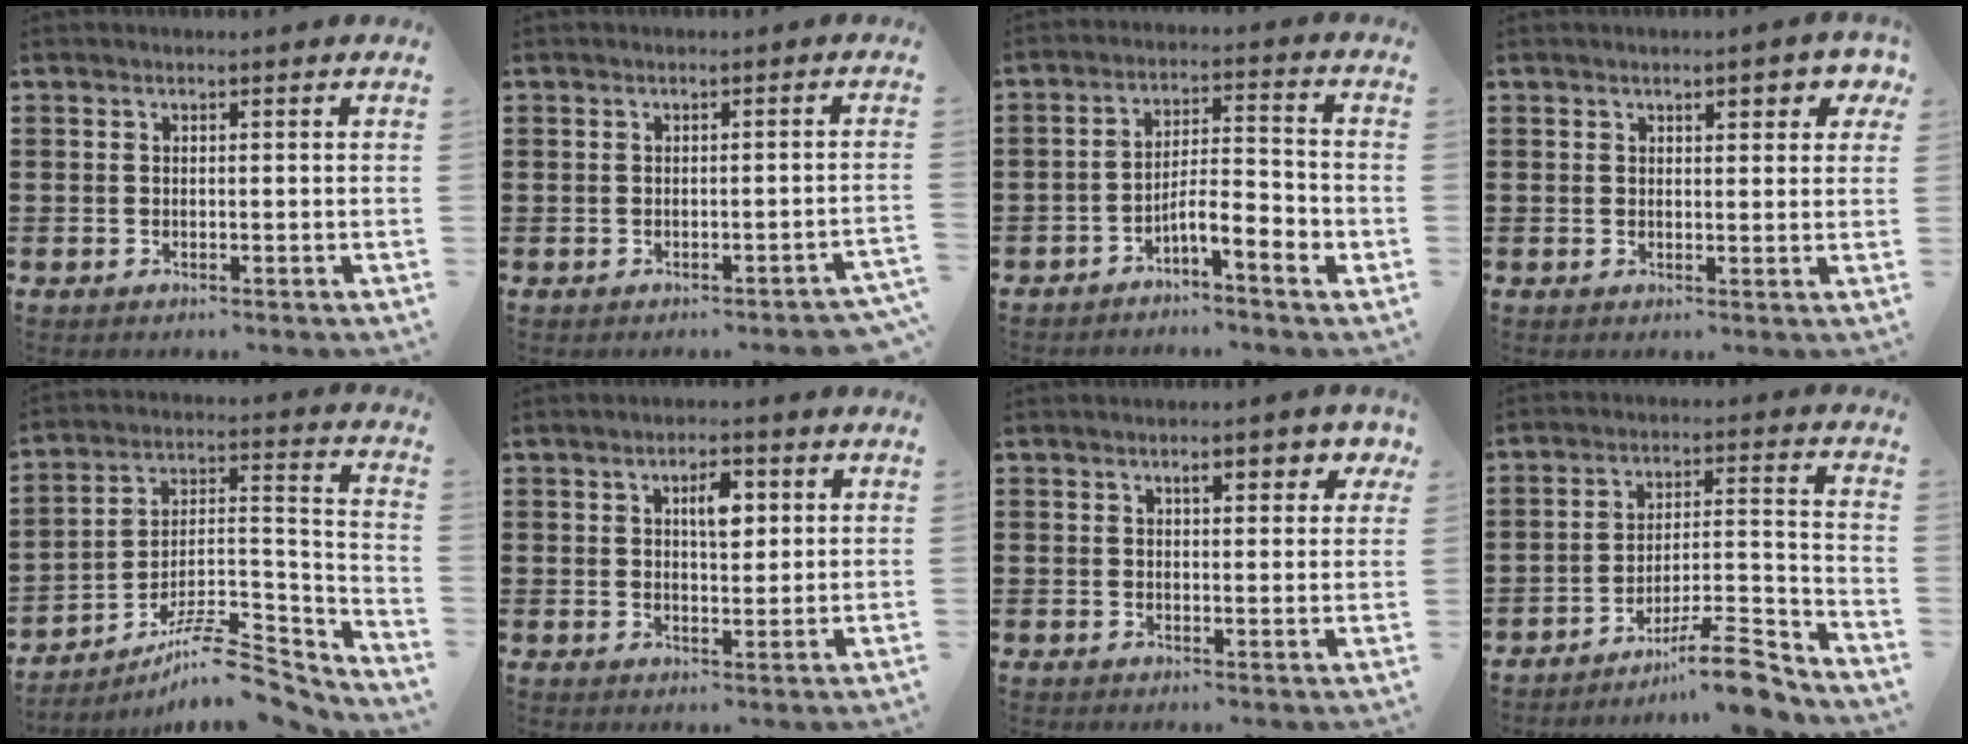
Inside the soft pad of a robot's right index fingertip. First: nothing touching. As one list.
[{"total": 0.9, "force": [-0.9, 0.1, 0.2], "torque": [-0.008, 0.001, -0.019]}, {"total": 5.8, "force": [-3.5, 1.2, 4.5], "torque": [-0.077, 0.003, -0.065]}, {"total": 2.8, "force": [1.6, 1.0, 2.1], "torque": [-0.029, 0.002, 0.023]}, {"total": 9.6, "force": [-8.0, 2.3, 4.8], "torque": [-0.069, 0.023, -0.153]}, {"total": 4.3, "force": [1.4, 1.8, 3.6], "torque": [-0.053, 0.000, 0.016]}, {"total": 3.6, "force": [1.9, 1.1, 2.8], "torque": [-0.043, 0.003, 0.027]}, {"total": 10.4, "force": [-8.6, 1.1, 5.8], "torque": [-0.079, 0.028, -0.159]}]